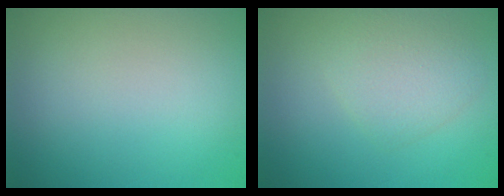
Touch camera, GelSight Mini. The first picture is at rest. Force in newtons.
{"total": 2.8, "press": 2.8, "slide": 0.1}